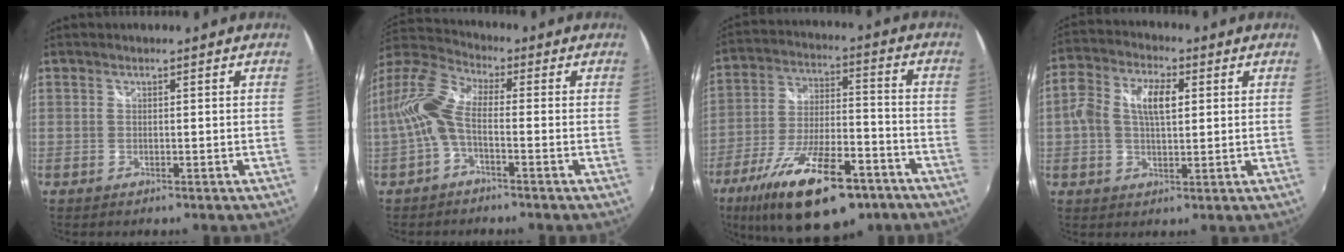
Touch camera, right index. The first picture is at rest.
{"total": 9.3, "force": [-1.5, 3.7, 8.4], "torque": [-0.188, 0.017, -0.035]}
{"total": 22.4, "force": [-14.1, 8.5, 15.2], "torque": [-0.279, -0.026, -0.221]}
{"total": 8.8, "force": [1.4, 4.7, 7.3], "torque": [-0.144, 0.025, 0.022]}